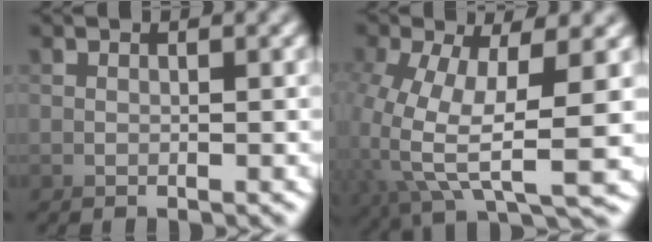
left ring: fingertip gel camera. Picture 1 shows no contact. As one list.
[{"total": 3.6, "force": [0.9, -1.3, 3.2], "torque": [-0.093, 0.018, 0.006]}]